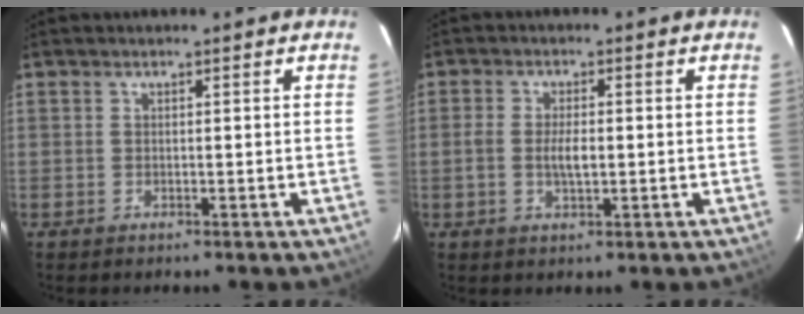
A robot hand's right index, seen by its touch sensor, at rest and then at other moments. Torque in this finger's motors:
{"motor_torque": [0.10, 0.00, 0.32, 0.10]}